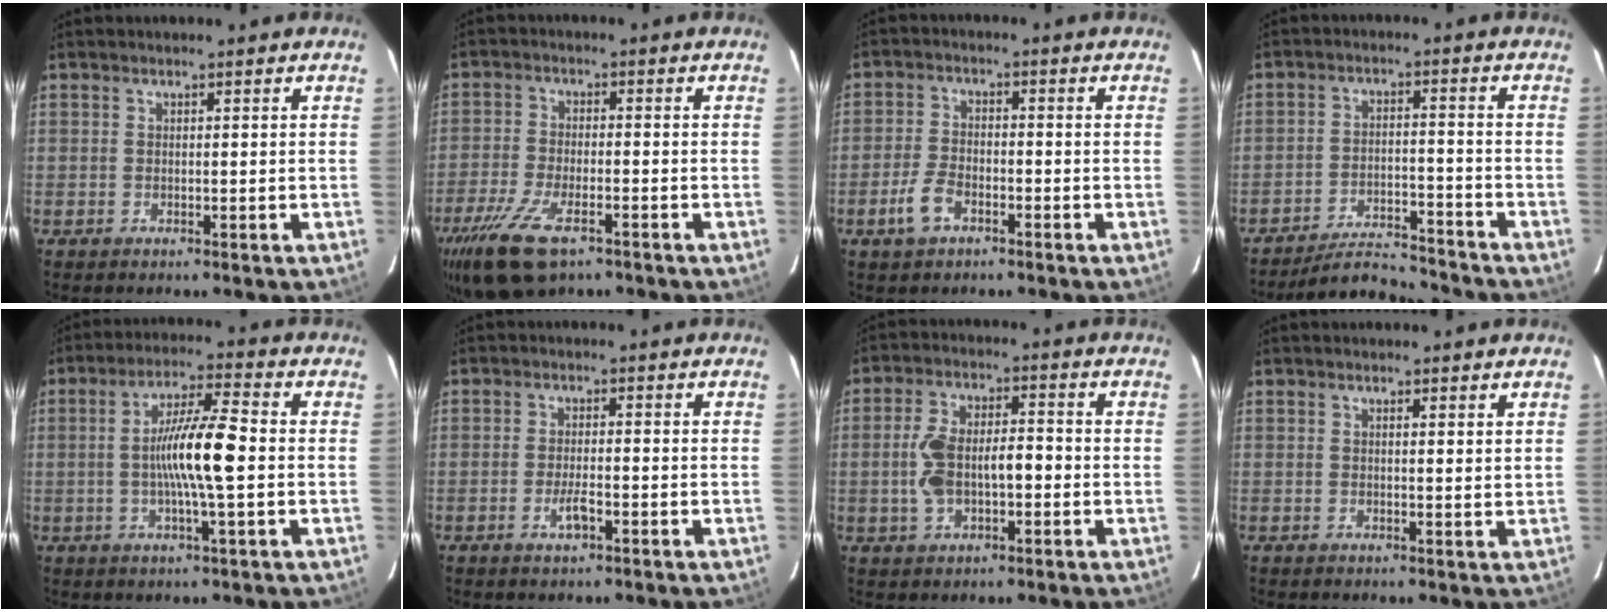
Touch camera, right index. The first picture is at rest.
{"total": 10.6, "force": [-6.8, 3.5, 7.3], "torque": [-0.145, -0.021, -0.117]}
{"total": 4.7, "force": [-2.5, 2.4, 3.1], "torque": [-0.077, -0.001, -0.047]}
{"total": 8.6, "force": [-8.5, 0.8, 0.8], "torque": [-0.014, 0.005, -0.142]}
{"total": 10.0, "force": [-0.6, 0.4, 10.0], "torque": [-0.181, 0.004, -0.020]}
{"total": 2.7, "force": [-1.2, 0.6, 2.4], "torque": [-0.048, -0.001, -0.021]}
{"total": 8.6, "force": [-1.1, 3.9, 7.6], "torque": [-0.155, 0.026, -0.017]}
{"total": 1.6, "force": [1.3, 0.1, 0.9], "torque": [-0.018, -0.002, 0.014]}